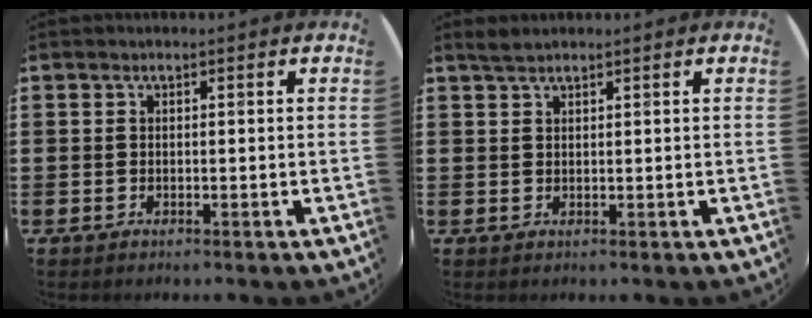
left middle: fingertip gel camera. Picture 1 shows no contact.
{"total": 1.3, "force": [1.3, 0.1, 0.4], "torque": [-0.010, 0.002, 0.024]}